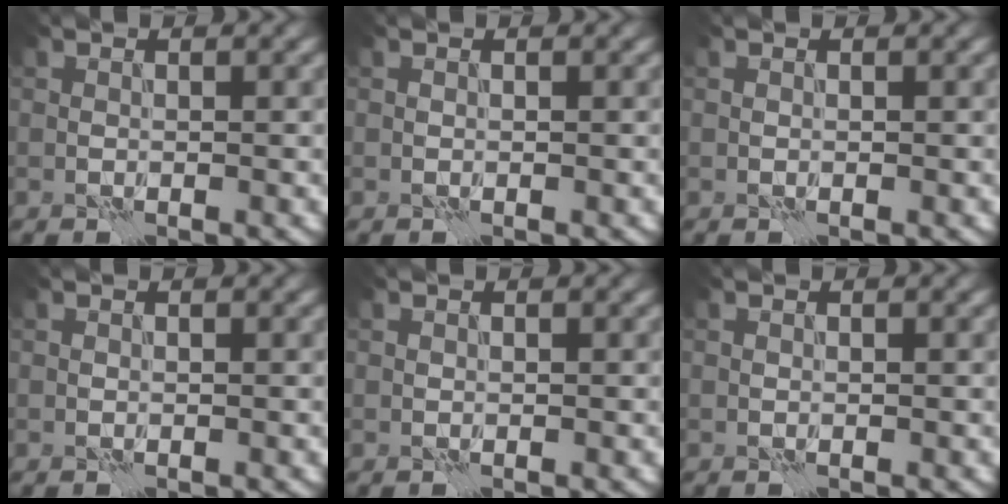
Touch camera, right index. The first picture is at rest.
{"total": 0.0}
{"total": 0.0}
{"total": 0.0}
{"total": 0.0}
{"total": 0.0}